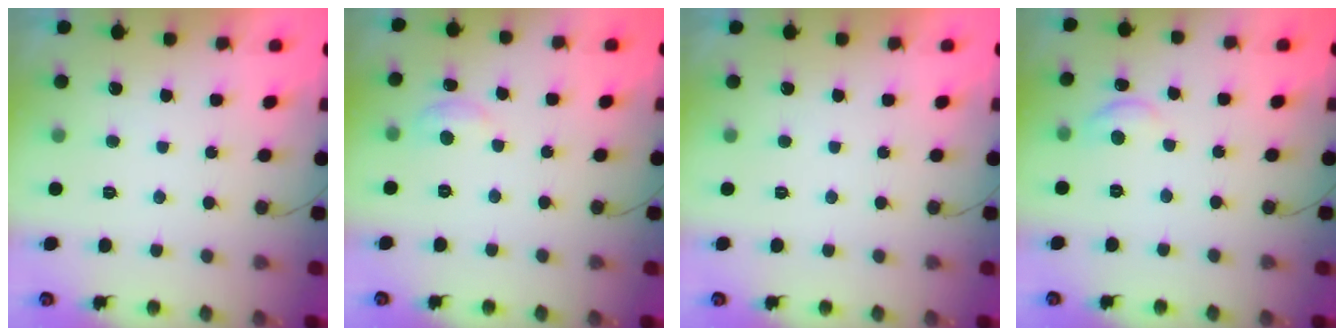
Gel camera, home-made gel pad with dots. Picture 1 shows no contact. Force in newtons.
{"total": 4.5, "press": 4.5, "slide": 0.5}
{"total": 0.0}
{"total": 6.6, "press": 6.6, "slide": 0.6}